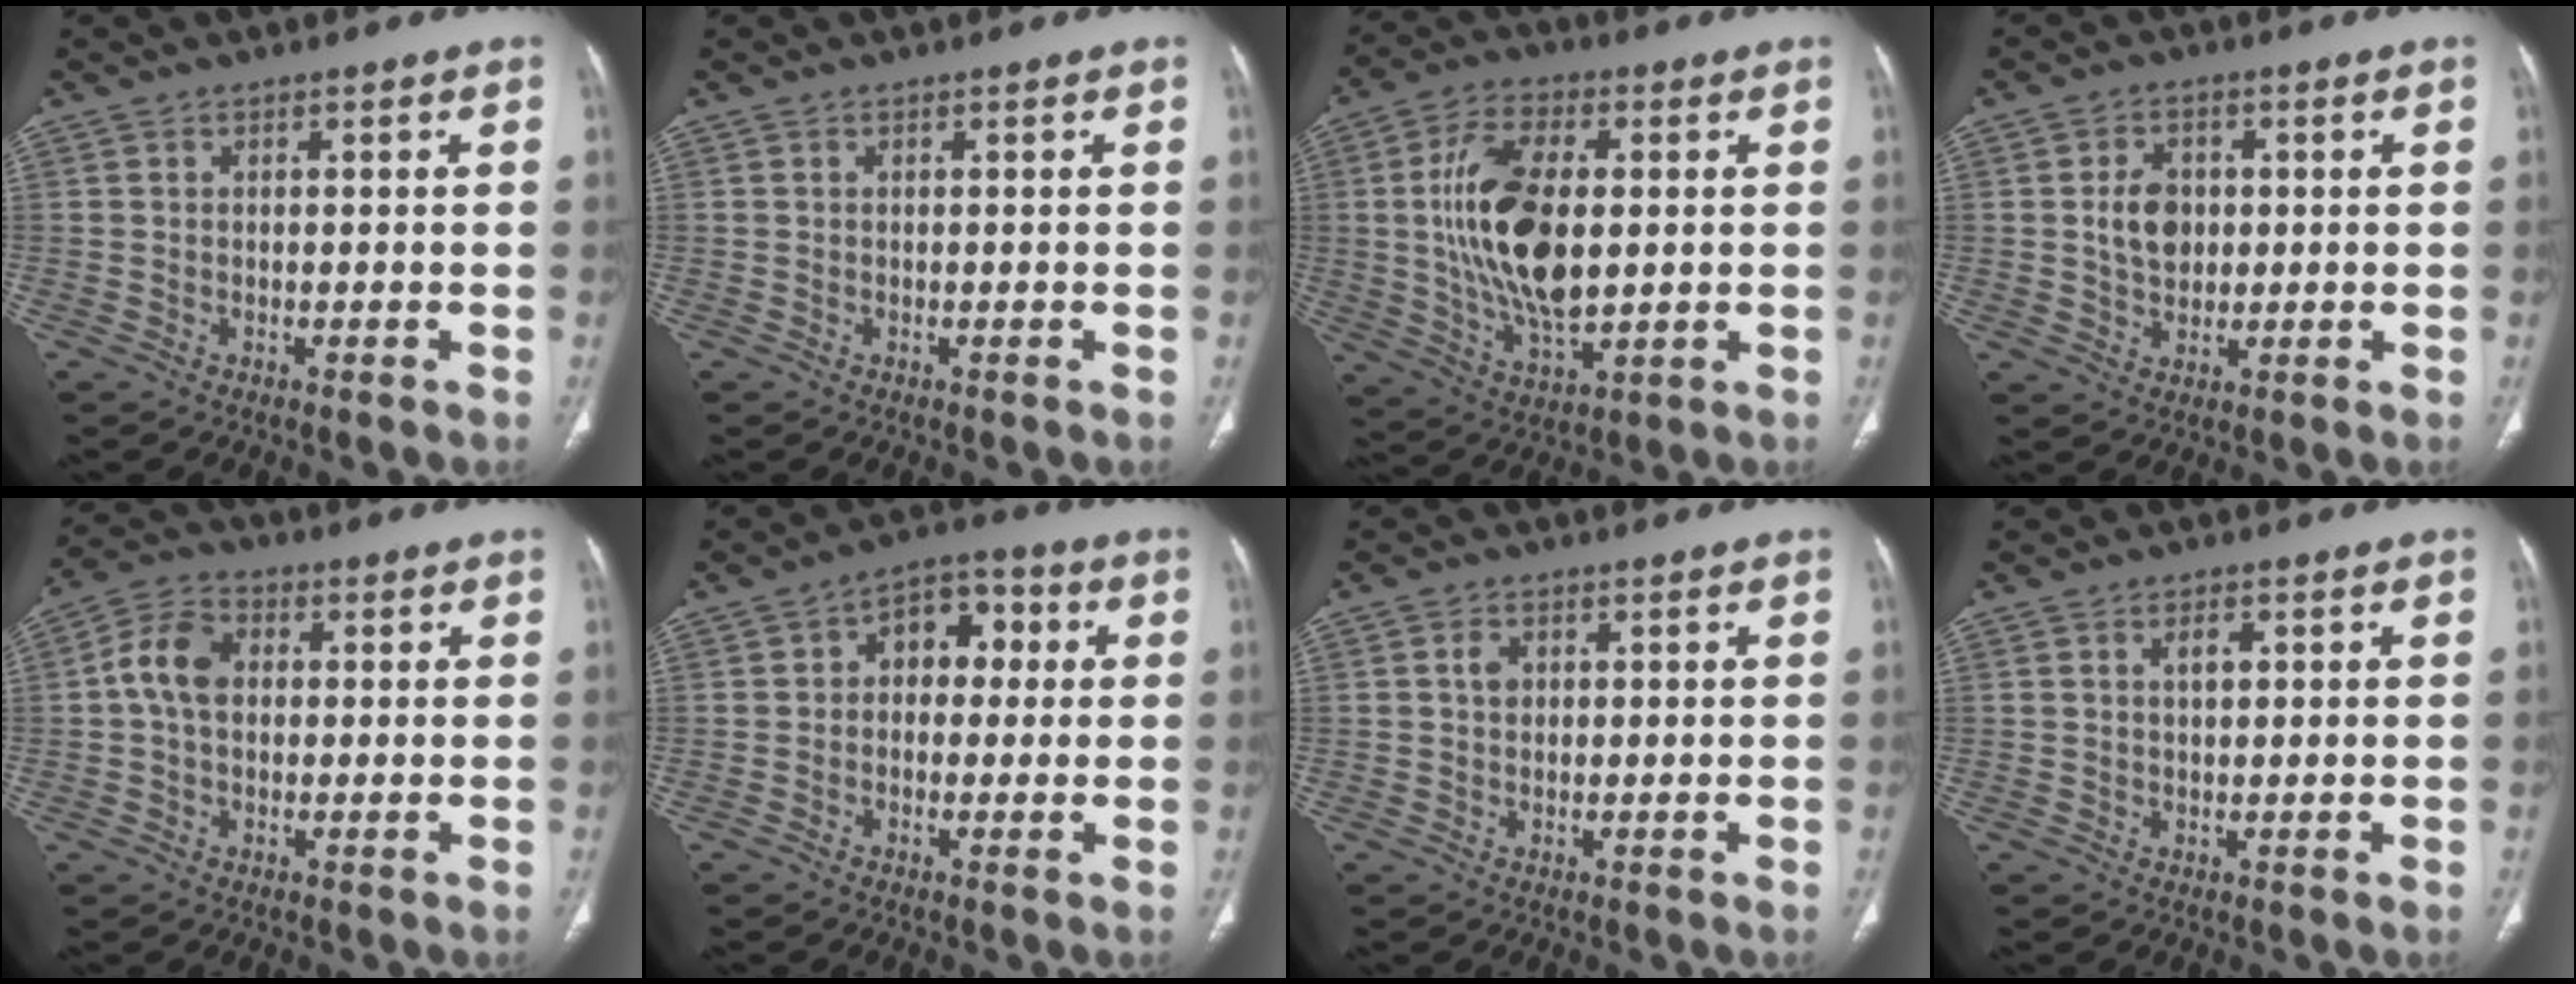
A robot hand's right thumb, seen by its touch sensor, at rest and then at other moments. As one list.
[{"total": 0.0}, {"total": 17.6, "force": [1.3, 9.0, 15.0], "torque": [-0.281, -0.008, 0.030]}, {"total": 6.3, "force": [0.7, 4.7, 4.1], "torque": [-0.055, -0.002, 0.013]}, {"total": 7.5, "force": [0.6, 5.3, 5.2], "torque": [-0.096, 0.020, 0.004]}, {"total": 8.0, "force": [1.2, 5.6, 5.6], "torque": [-0.041, 0.025, 0.009]}, {"total": 2.1, "force": [0.5, 1.5, 1.3], "torque": [-0.019, 0.002, 0.008]}, {"total": 2.3, "force": [0.8, 1.1, 1.8], "torque": [-0.030, -0.001, 0.015]}]